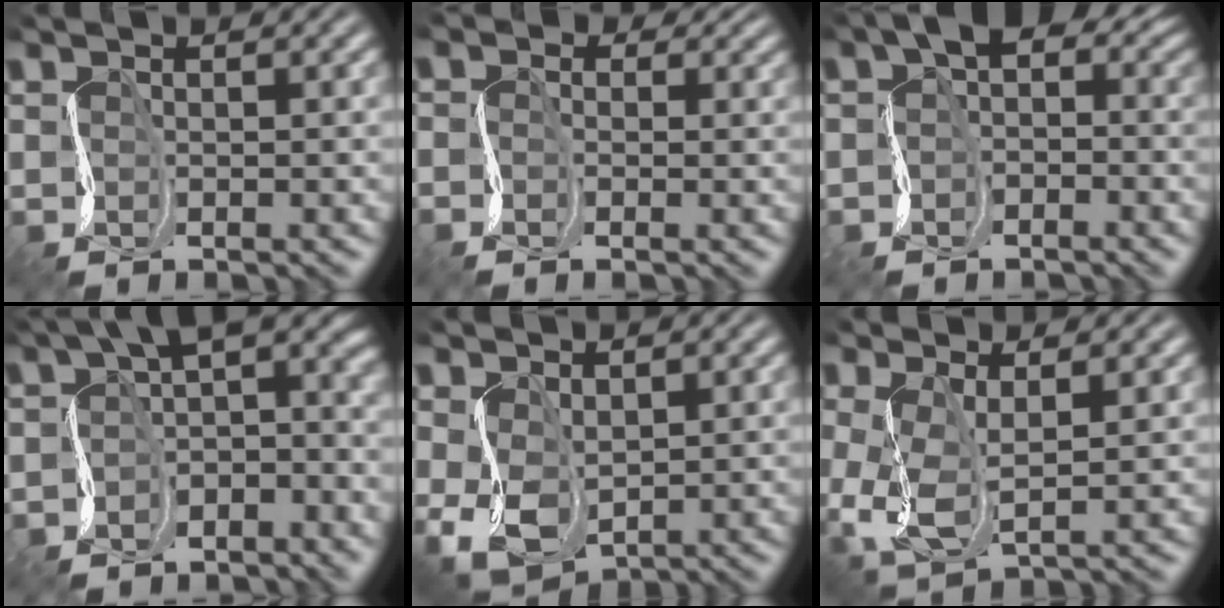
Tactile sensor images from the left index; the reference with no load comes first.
{"total": 1.6, "force": [-0.8, 1.3, 0.0], "torque": [0.003, 0.008, -0.028]}
{"total": 2.3, "force": [-0.4, 1.8, 1.4], "torque": [-0.017, 0.011, -0.013]}
{"total": 6.0, "force": [-0.8, 3.4, 4.9], "torque": [-0.060, 0.007, -0.014]}
{"total": 3.3, "force": [-0.5, 2.5, 2.2], "torque": [-0.073, -0.009, 0.001]}
{"total": 3.2, "force": [-1.0, 1.3, 2.7], "torque": [-0.086, -0.005, -0.010]}